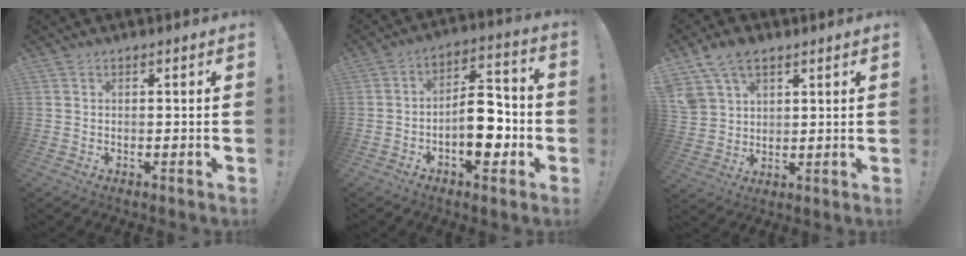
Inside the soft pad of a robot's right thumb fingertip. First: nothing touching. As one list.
[{"total": 13.2, "force": [-3.8, 6.9, 10.6], "torque": [-0.157, 0.029, -0.063]}, {"total": 9.7, "force": [6.2, 6.0, 4.5], "torque": [-0.101, -0.019, 0.124]}]